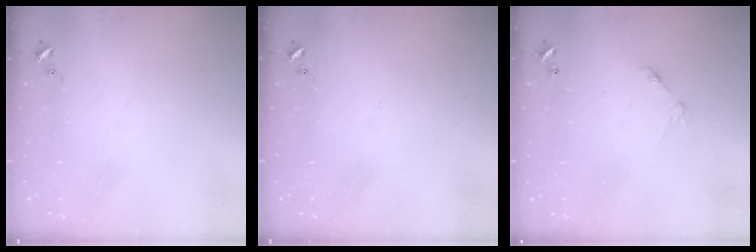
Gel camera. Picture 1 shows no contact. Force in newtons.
{"total": 0.0}
{"total": 6.9, "press": 6.8, "slide": 0.6}